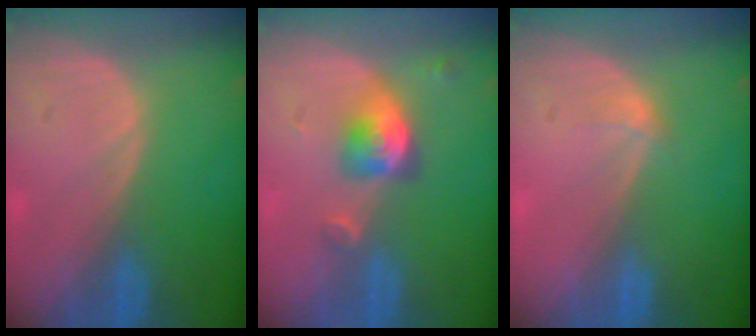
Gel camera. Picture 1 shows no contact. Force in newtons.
{"total": 5.1, "press": 4.7, "slide": 2.1}
{"total": 1.0, "press": 1.0, "slide": 0.1}